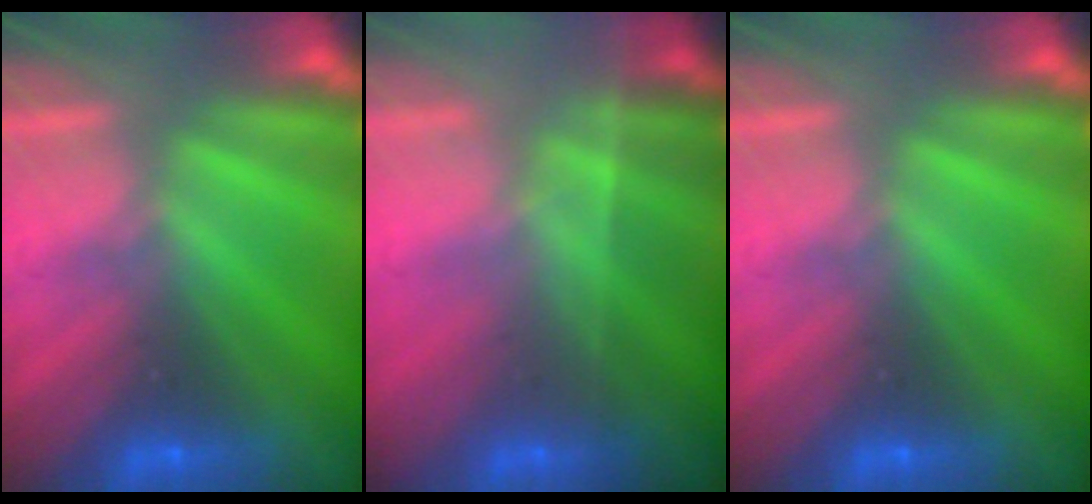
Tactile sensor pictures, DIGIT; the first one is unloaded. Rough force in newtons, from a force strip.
{"total": 1.9}
{"total": 0.0}